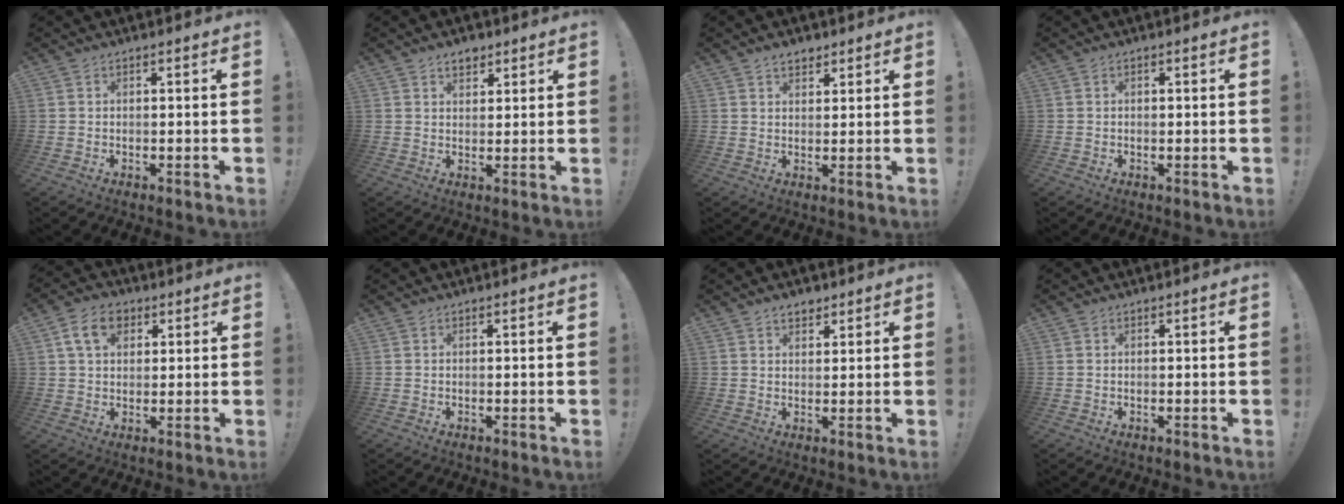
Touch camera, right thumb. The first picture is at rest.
{"total": 3.9, "force": [2.7, 2.4, 1.3], "torque": [-0.012, -0.010, 0.046]}
{"total": 3.6, "force": [2.6, 2.1, 1.1], "torque": [-0.006, -0.013, 0.046]}
{"total": 0.0}
{"total": 9.2, "force": [3.9, 6.3, 5.5], "torque": [-0.089, 0.004, 0.075]}
{"total": 0.0}
{"total": 3.4, "force": [2.6, 2.0, 1.0], "torque": [-0.003, -0.014, 0.045]}
{"total": 0.0}